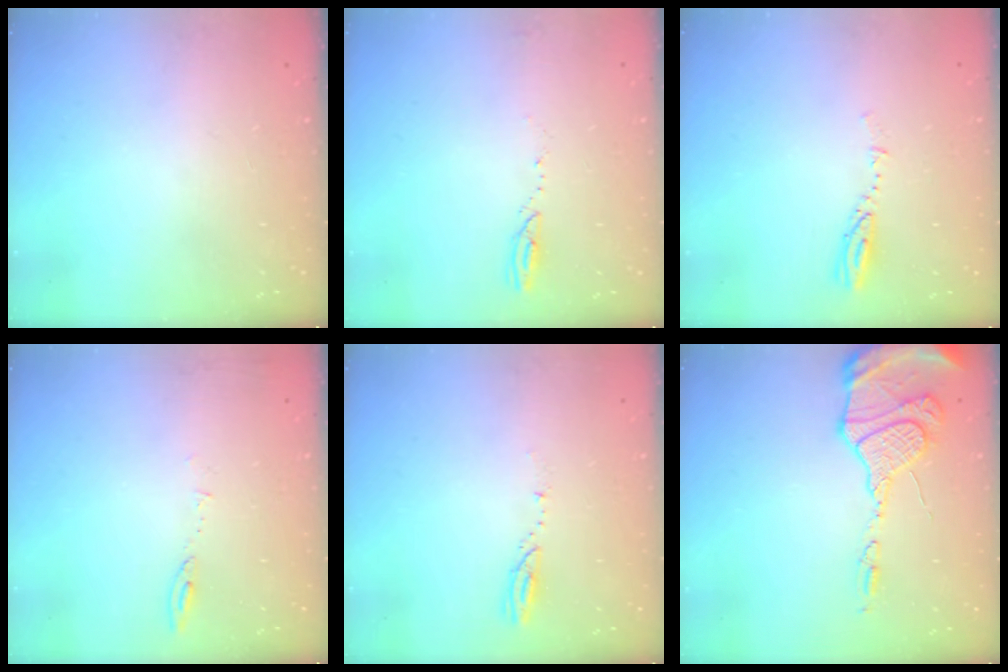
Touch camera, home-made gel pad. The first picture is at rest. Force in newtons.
{"total": 2.5, "press": 2.4, "slide": 0.3}
{"total": 3.6, "press": 3.6, "slide": 0.5}
{"total": 5.7, "press": 5.7, "slide": 0.7}
{"total": 3.3, "press": 3.3, "slide": 0.3}
{"total": 15.6, "press": 15.2, "slide": 3.5}